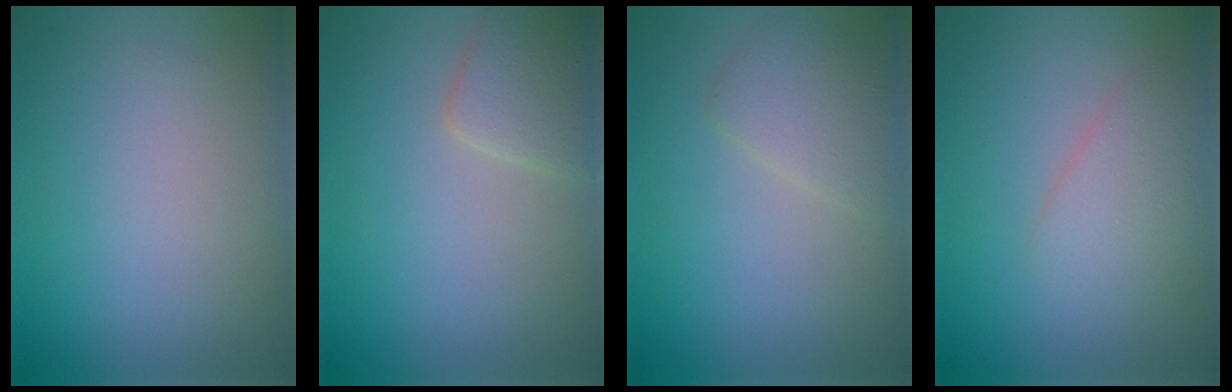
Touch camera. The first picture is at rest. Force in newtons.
{"total": 2.5, "press": 2.5, "slide": 0.3}
{"total": 2.1, "press": 2.1, "slide": 0.1}
{"total": 2.3, "press": 2.3, "slide": 0.1}